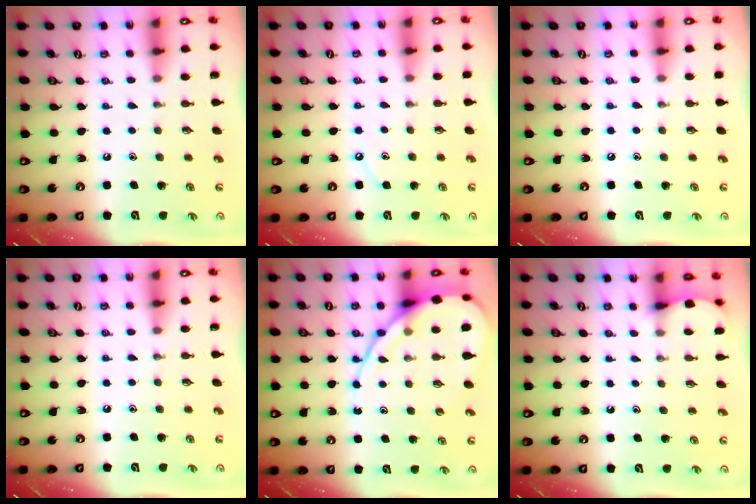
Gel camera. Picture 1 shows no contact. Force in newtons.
{"total": 3.2, "press": 3.2, "slide": 0.4}
{"total": 3.9, "press": 3.9, "slide": 0.5}
{"total": 0.0}
{"total": 12.6, "press": 12.6, "slide": 1.5}
{"total": 2.1, "press": 2.1, "slide": 0.2}